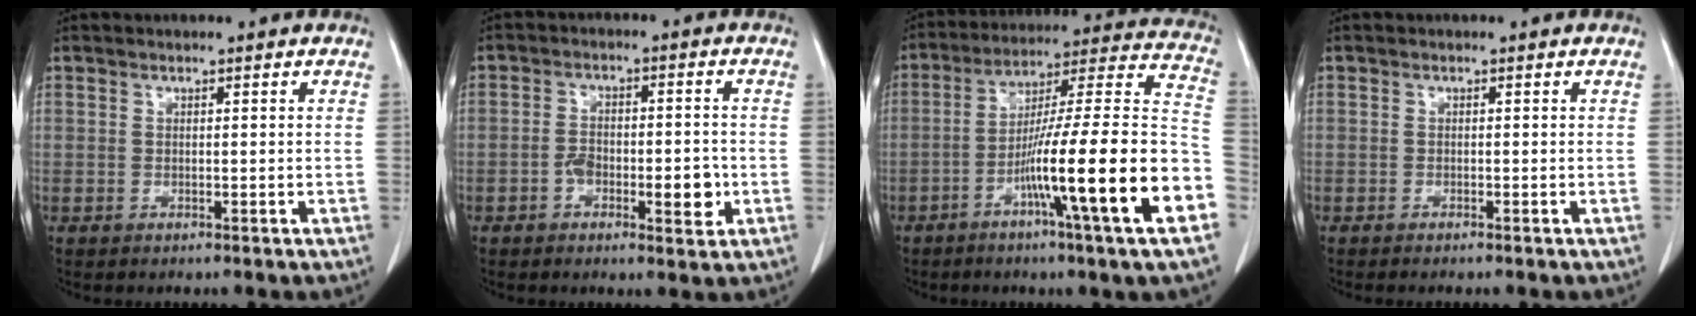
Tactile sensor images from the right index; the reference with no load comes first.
{"total": 7.0, "force": [-2.2, 2.9, 5.9], "torque": [-0.086, 0.008, -0.030]}
{"total": 22.7, "force": [-8.1, -0.5, 21.1], "torque": [-0.284, -0.005, -0.137]}
{"total": 0.9, "force": [-0.8, -0.1, 0.5], "torque": [-0.010, -0.001, -0.012]}